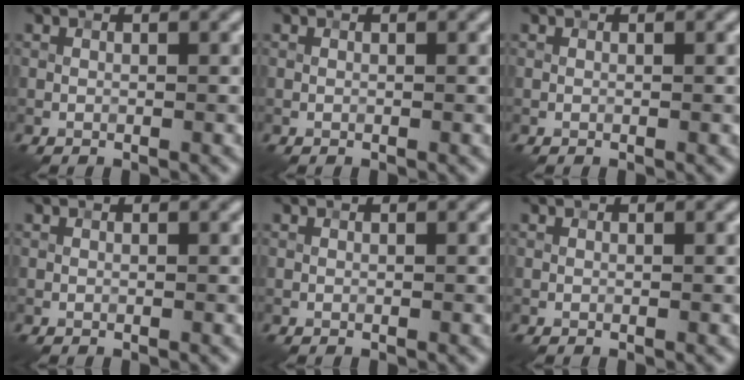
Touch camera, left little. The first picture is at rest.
{"total": 0.0}
{"total": 0.0}
{"total": 0.0}
{"total": 0.0}
{"total": 0.0}